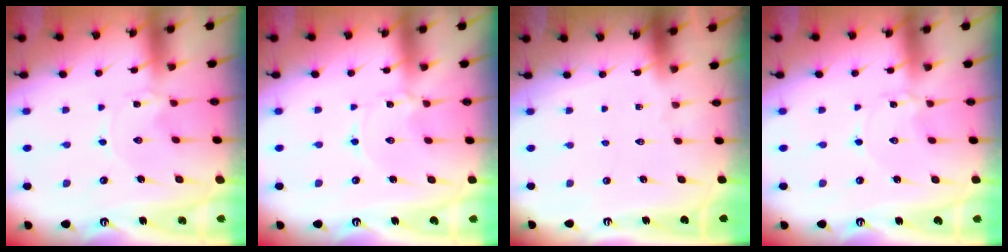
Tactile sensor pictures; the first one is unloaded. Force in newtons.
{"total": 0.7, "press": 0.7, "slide": 0.1}
{"total": 0.0}
{"total": 1.0, "press": 1.0, "slide": 0.1}